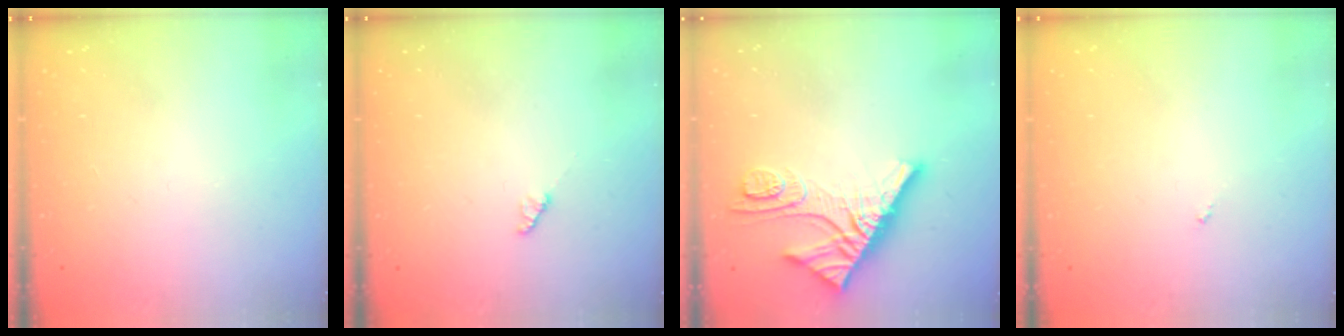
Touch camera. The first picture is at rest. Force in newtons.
{"total": 2.2, "press": 2.2, "slide": 0.3}
{"total": 13.5, "press": 13.4, "slide": 1.3}
{"total": 0.0}